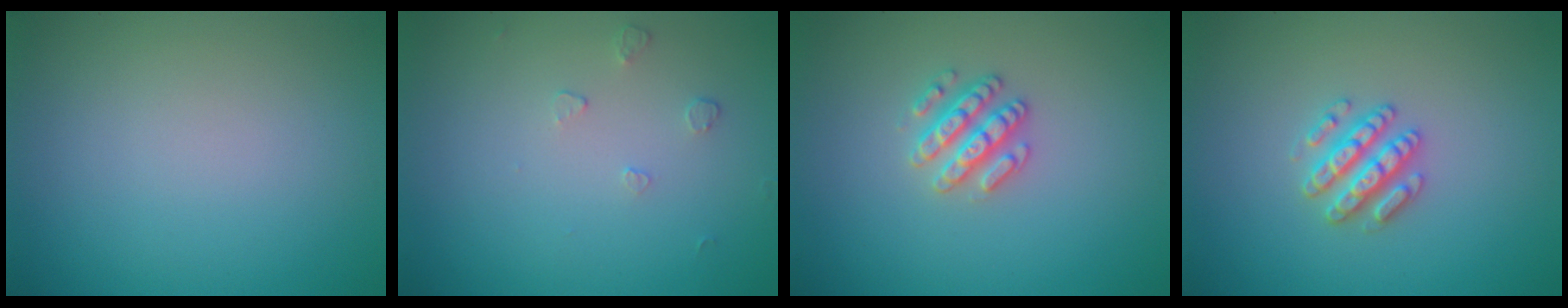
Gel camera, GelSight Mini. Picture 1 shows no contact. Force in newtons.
{"total": 0.6, "press": 0.4, "slide": 0.5}
{"total": 2.6, "press": 2.6, "slide": 0.3}
{"total": 2.9, "press": 2.8, "slide": 0.5}